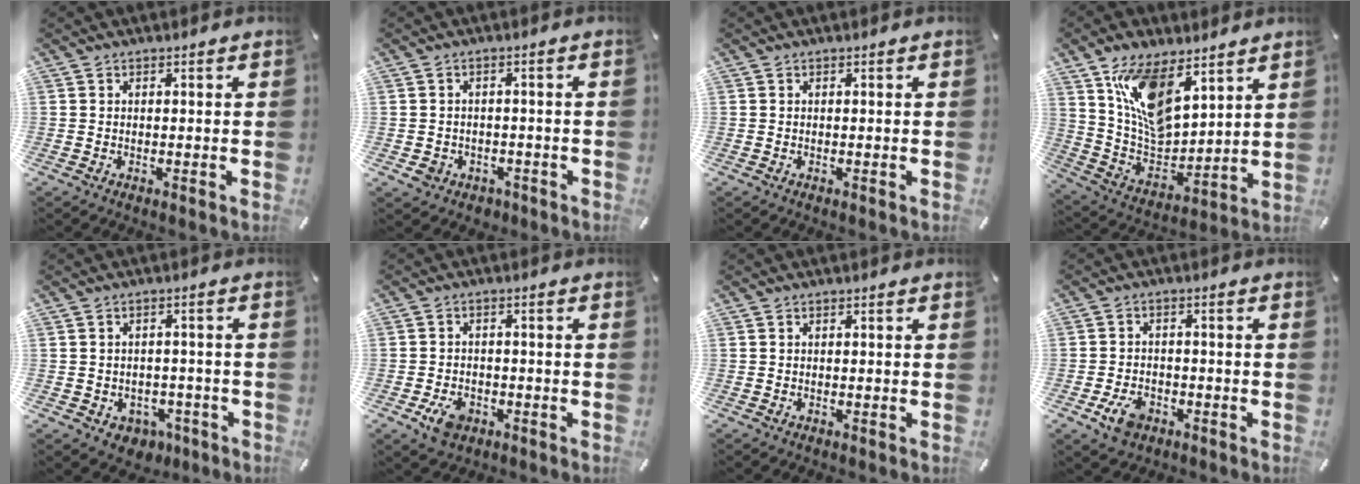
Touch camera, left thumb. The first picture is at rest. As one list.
[{"total": 3.6, "force": [-1.4, 3.1, 1.1], "torque": [-0.026, 0.002, -0.026]}, {"total": 0.0}, {"total": 14.3, "force": [8.8, 7.7, 8.2], "torque": [-0.164, -0.046, 0.169]}, {"total": 4.5, "force": [-1.4, 4.0, 1.5], "torque": [-0.022, 0.011, -0.024]}, {"total": 5.3, "force": [-2.5, 3.8, 2.8], "torque": [-0.062, 0.009, -0.046]}, {"total": 0.0}, {"total": 5.6, "force": [-2.8, 3.8, 3.0], "torque": [-0.065, 0.010, -0.051]}]